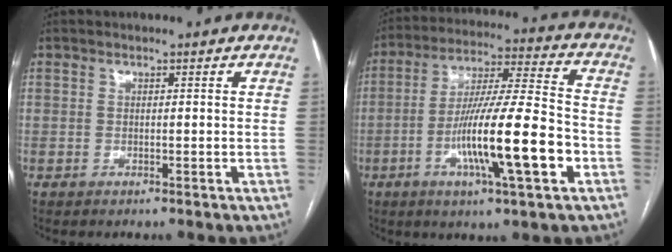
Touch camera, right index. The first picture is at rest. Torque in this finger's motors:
{"motor_torque": [1.27, -0.87, 1.05, 0.21]}